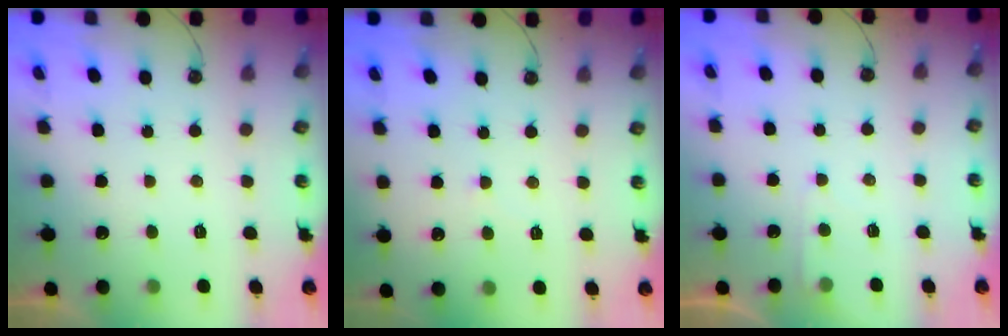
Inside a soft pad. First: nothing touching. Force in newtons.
{"total": 6.1, "press": 6.1, "slide": 0.5}
{"total": 4.1, "press": 4.1, "slide": 0.4}